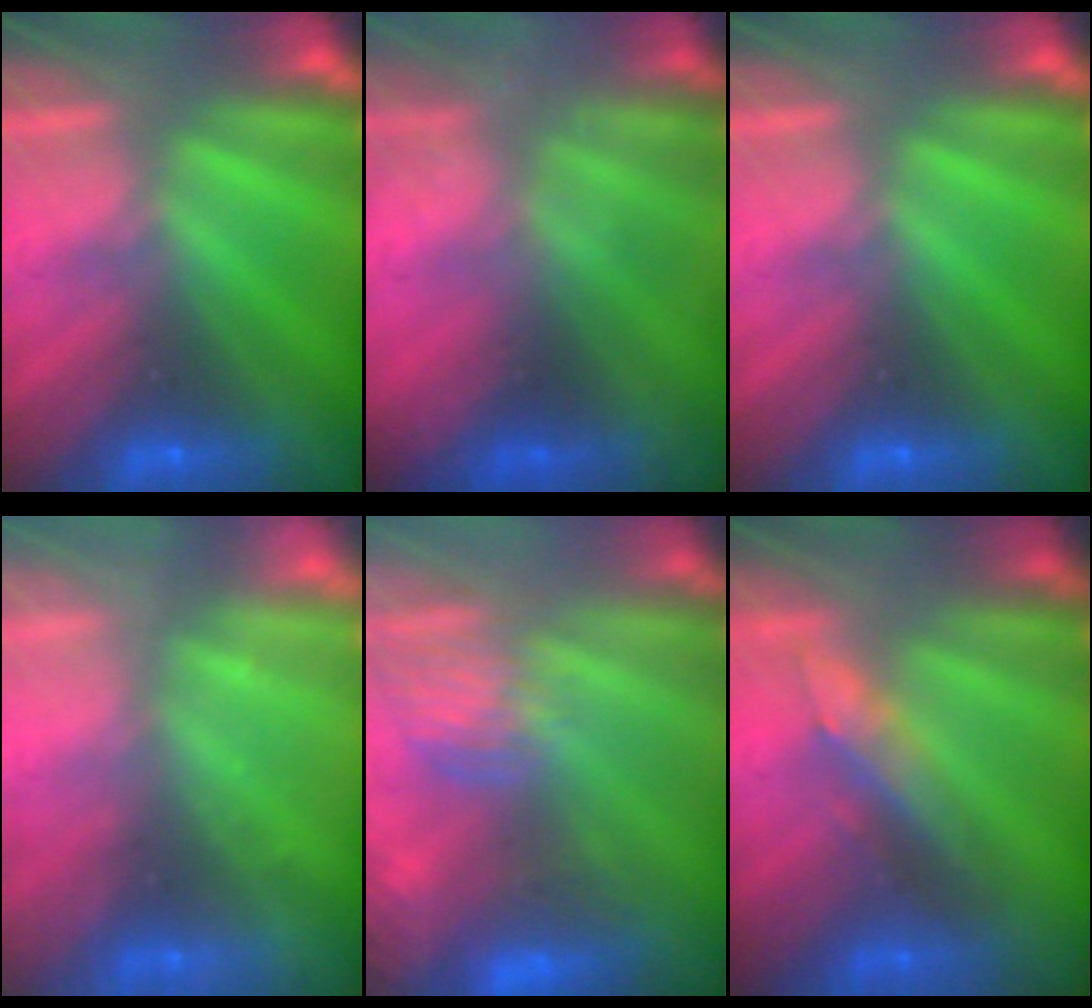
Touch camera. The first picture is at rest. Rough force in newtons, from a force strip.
{"total": 1.3}
{"total": 0.0}
{"total": 2.4}
{"total": 5.0}
{"total": 2.9}